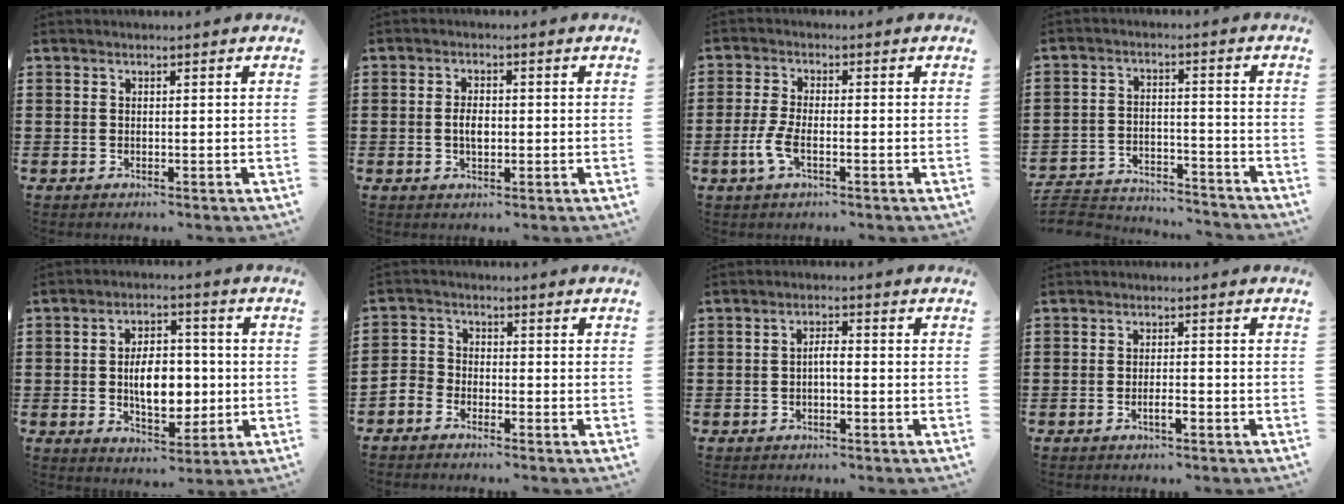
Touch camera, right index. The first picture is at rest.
{"total": 3.0, "force": [-0.3, 1.4, 2.6], "torque": [-0.050, 0.003, -0.006]}
{"total": 3.8, "force": [-1.5, 1.1, 3.3], "torque": [-0.085, -0.009, -0.033]}
{"total": 5.3, "force": [-5.2, 0.6, 0.9], "torque": [-0.031, 0.000, -0.106]}
{"total": 8.1, "force": [-0.6, 4.9, 6.5], "torque": [-0.097, -0.002, -0.017]}
{"total": 2.5, "force": [-2.2, 1.2, 0.0], "torque": [-0.016, 0.005, -0.052]}
{"total": 2.0, "force": [-0.6, 0.6, 1.8], "torque": [-0.035, 0.002, -0.011]}
{"total": 2.1, "force": [-1.1, 0.5, 1.7], "torque": [-0.030, 0.003, -0.020]}